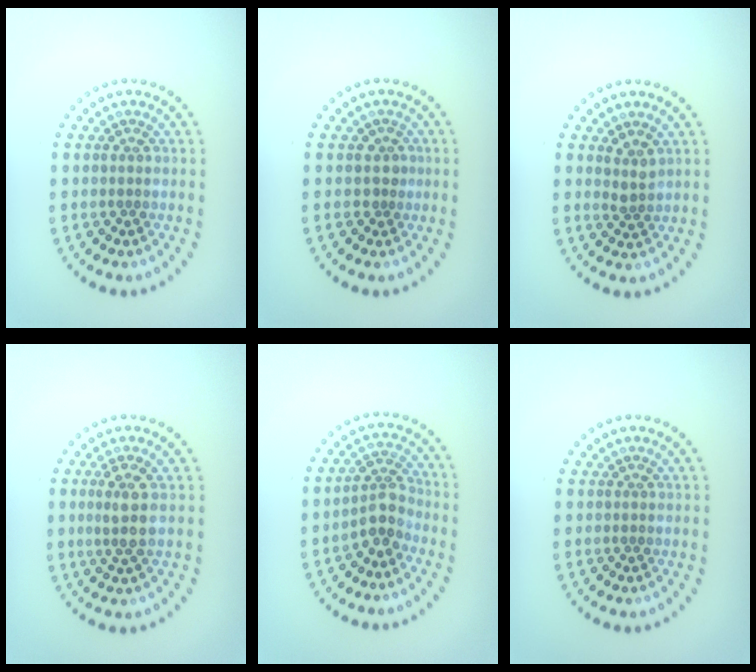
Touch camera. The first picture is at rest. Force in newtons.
{"total": 1.0, "press": 0.6, "slide": 0.7}
{"total": 1.4, "press": 1.1, "slide": 0.8}
{"total": 2.3, "press": 1.9, "slide": 1.2}
{"total": 2.7, "press": 2.3, "slide": 1.5}
{"total": 0.0}